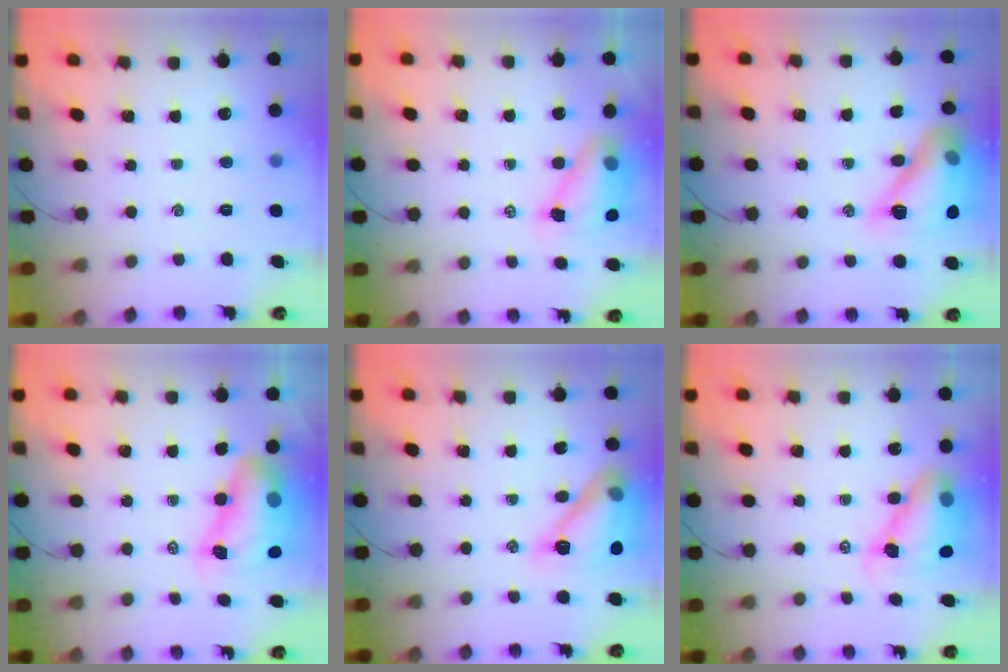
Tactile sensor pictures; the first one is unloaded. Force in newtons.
{"total": 8.1, "press": 8.0, "slide": 1.1}
{"total": 16.3, "press": 16.1, "slide": 2.6}
{"total": 10.9, "press": 10.5, "slide": 3.0}
{"total": 15.7, "press": 15.6, "slide": 1.4}
{"total": 8.6, "press": 8.4, "slide": 1.9}